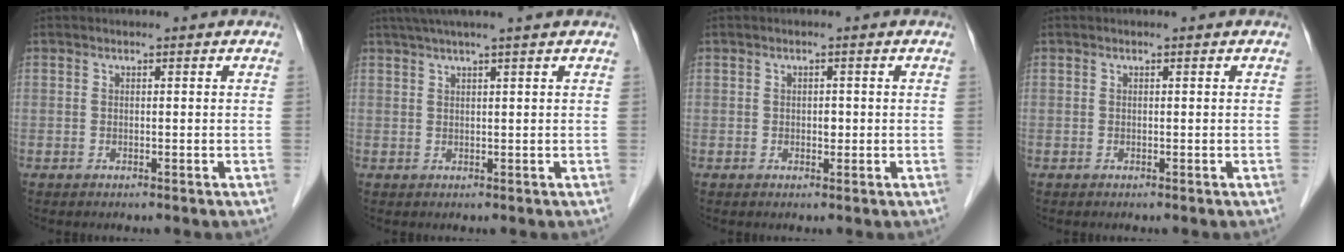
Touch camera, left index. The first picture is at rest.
{"total": 6.4, "force": [5.1, -1.1, 3.7], "torque": [-0.054, 0.029, 0.077]}
{"total": 1.1, "force": [-0.1, 0.8, 0.8], "torque": [-0.012, 0.002, 0.001]}
{"total": 0.0}